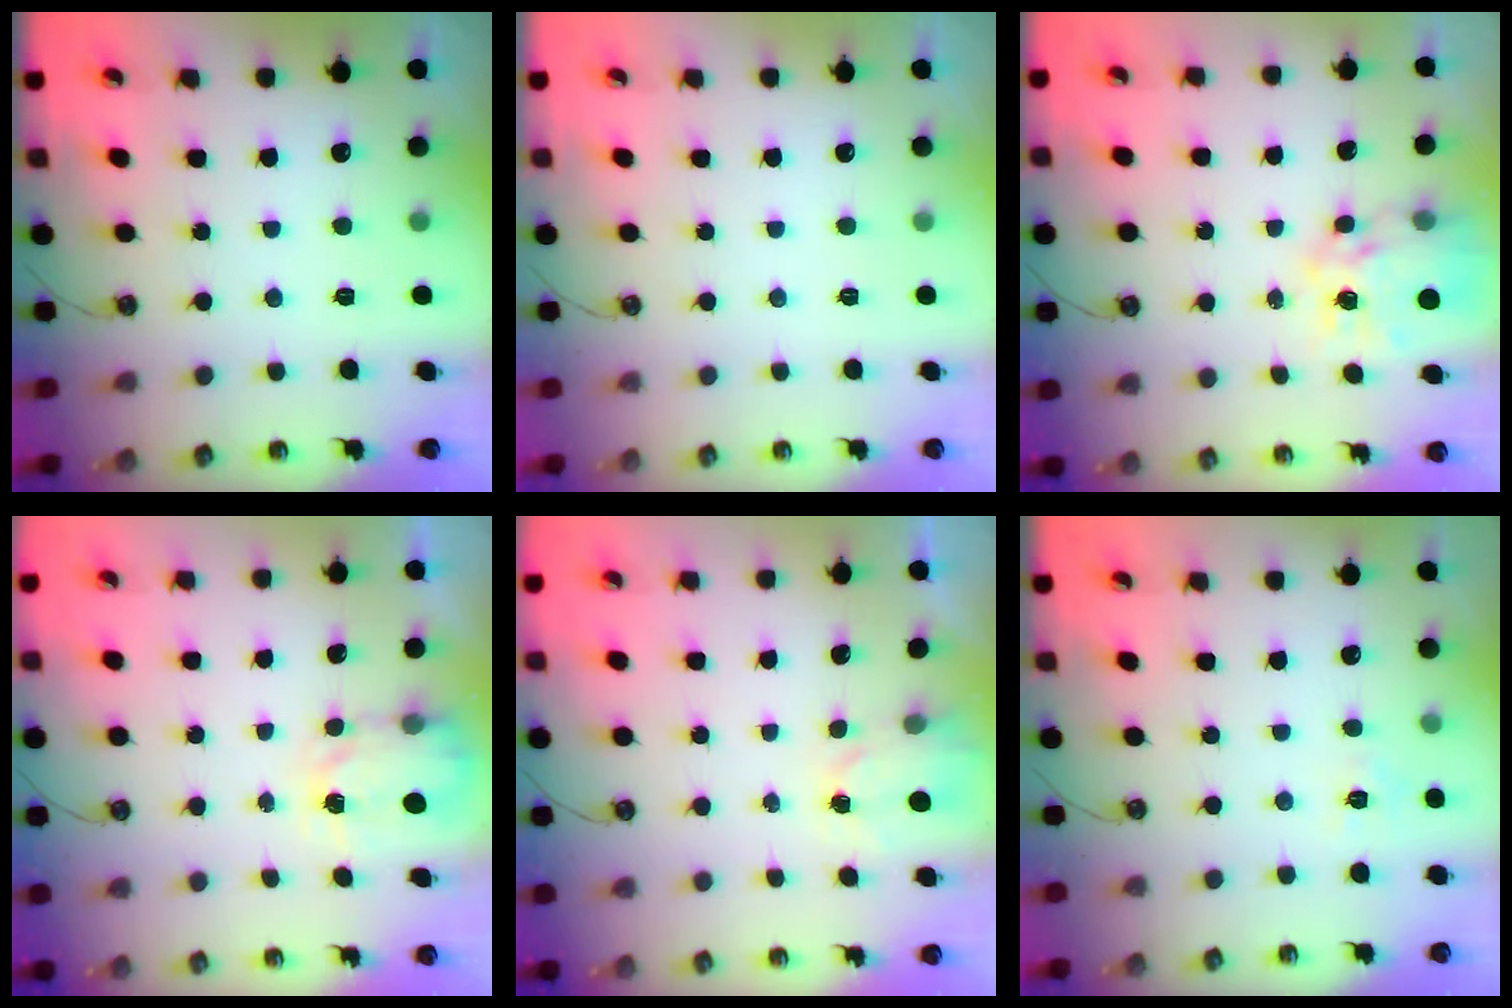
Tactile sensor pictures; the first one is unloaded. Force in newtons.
{"total": 0.0}
{"total": 13.5, "press": 13.4, "slide": 1.4}
{"total": 3.8, "press": 3.8, "slide": 0.1}
{"total": 2.1, "press": 2.1, "slide": 0.4}
{"total": 7.0, "press": 6.9, "slide": 0.7}